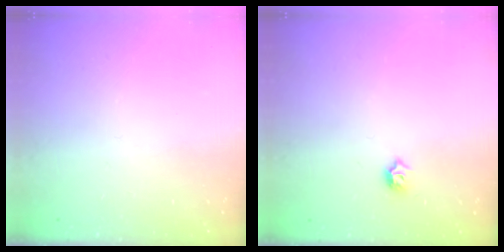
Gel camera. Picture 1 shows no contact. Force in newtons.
{"total": 3.7, "press": 3.6, "slide": 0.6}